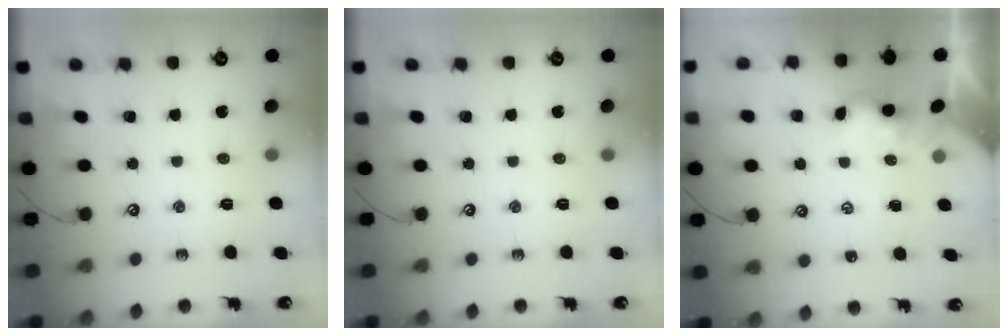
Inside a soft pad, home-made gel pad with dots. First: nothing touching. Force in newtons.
{"total": 0.0}
{"total": 0.9, "press": 0.9, "slide": 0.3}